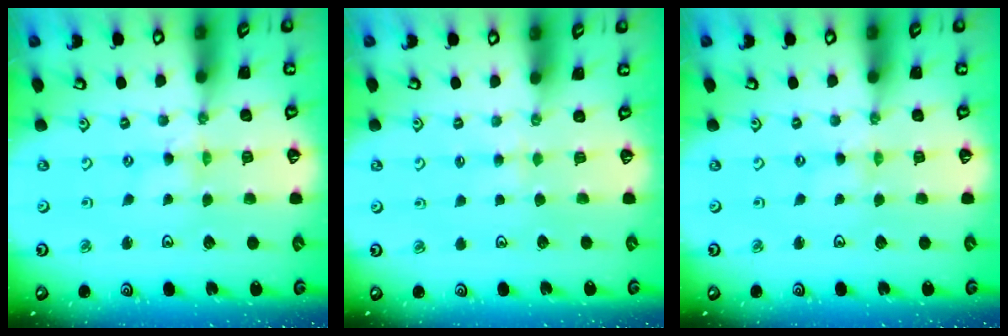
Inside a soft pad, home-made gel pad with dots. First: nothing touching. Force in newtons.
{"total": 2.6, "press": 2.5, "slide": 0.5}
{"total": 0.0}